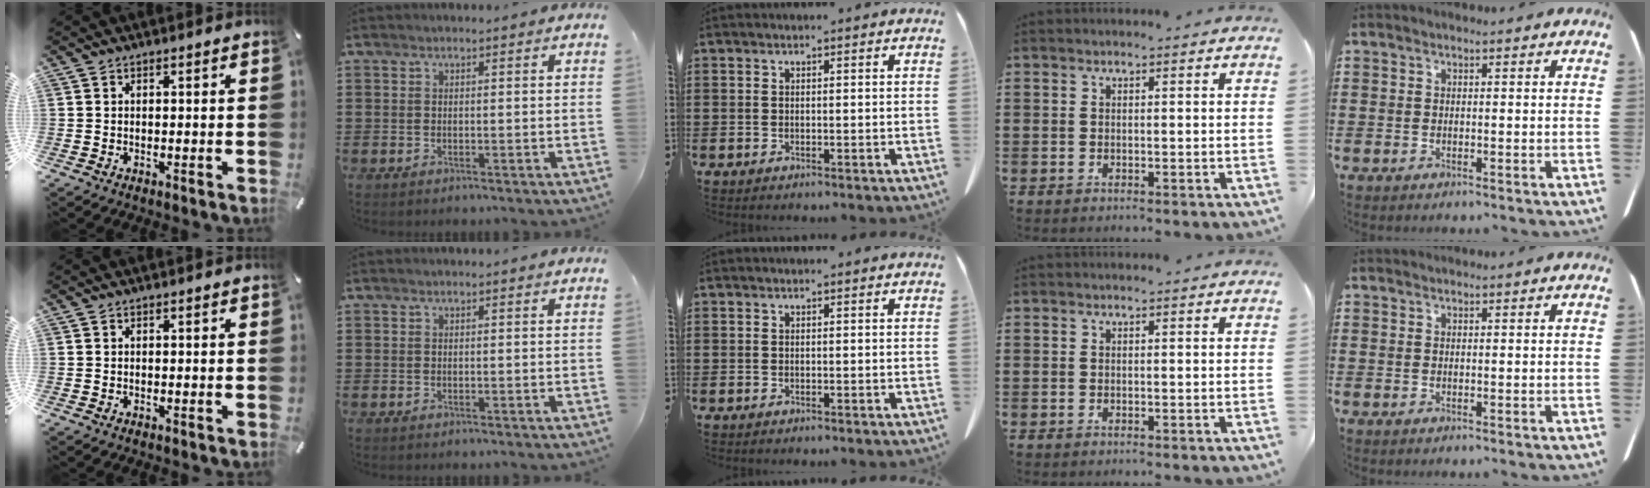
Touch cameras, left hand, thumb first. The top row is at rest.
{"little": {"total": 0.6, "force": [0.6, 0.0, 0.1], "torque": [-0.002, 0.000, 0.011]}}